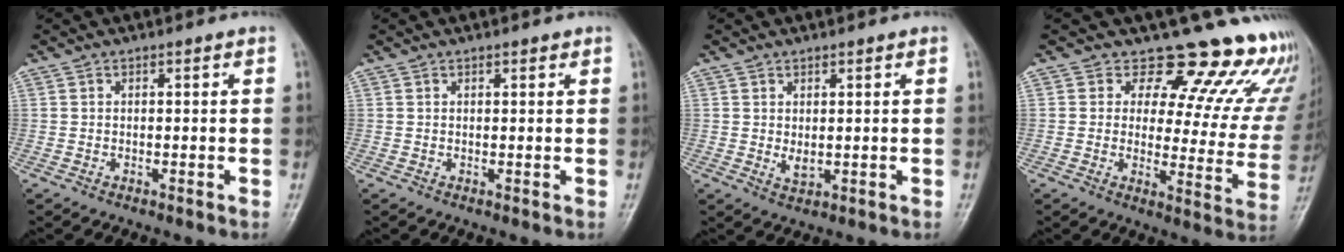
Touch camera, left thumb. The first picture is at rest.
{"total": 1.0, "force": [0.8, 0.4, 0.5], "torque": [-0.006, -0.004, 0.010]}
{"total": 2.6, "force": [0.9, 1.4, 2.0], "torque": [-0.032, -0.012, 0.020]}
{"total": 19.5, "force": [16.9, 7.6, 6.2], "torque": [-0.016, -0.126, 0.178]}